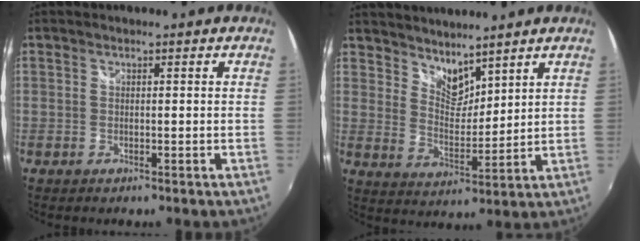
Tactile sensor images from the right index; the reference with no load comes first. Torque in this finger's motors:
{"motor_torque": [0.04, 0.41, -0.05, 0.00]}